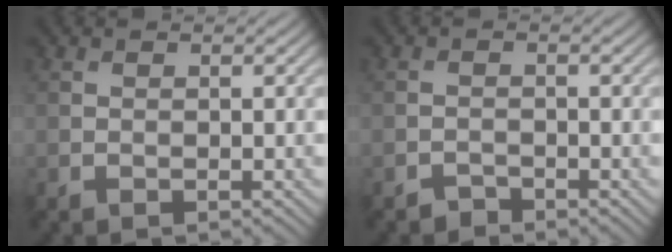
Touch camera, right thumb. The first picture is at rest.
{"total": 1.2, "force": [-1.1, 0.4, 0.1], "torque": [0.001, 0.002, -0.025]}